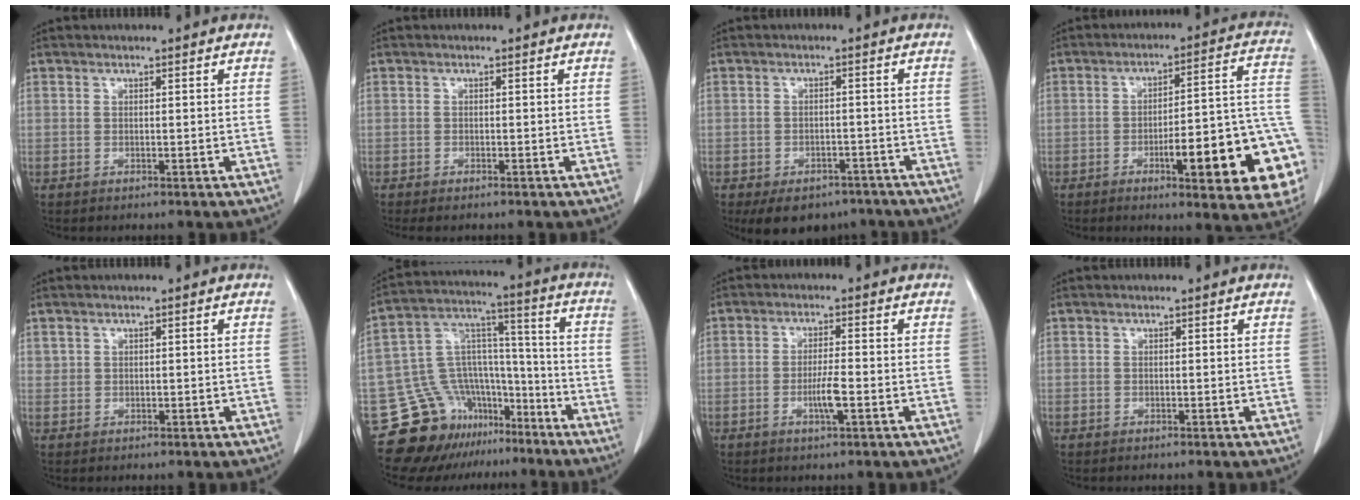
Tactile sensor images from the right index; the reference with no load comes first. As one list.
[{"total": 1.2, "force": [-1.1, 0.3, 0.6], "torque": [-0.010, -0.003, -0.014]}, {"total": 9.5, "force": [-7.0, 5.7, 3.1], "torque": [-0.037, 0.003, -0.092]}, {"total": 19.1, "force": [-6.1, 3.1, 17.9], "torque": [-0.145, 0.026, -0.070]}, {"total": 0.7, "force": [0.4, 0.5, 0.2], "torque": [0.000, 0.004, 0.010]}, {"total": 16.0, "force": [-11.7, 10.0, 4.5], "torque": [-0.070, 0.087, -0.191]}, {"total": 3.8, "force": [-1.2, 0.2, 3.6], "torque": [-0.068, -0.004, -0.022]}, {"total": 0.0}]